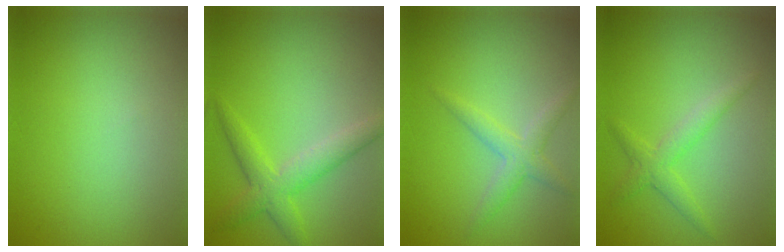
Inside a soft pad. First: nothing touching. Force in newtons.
{"total": 3.3, "press": 3.3, "slide": 0.2}
{"total": 2.2, "press": 2.2, "slide": 0.1}
{"total": 2.1, "press": 2.1, "slide": 0.1}